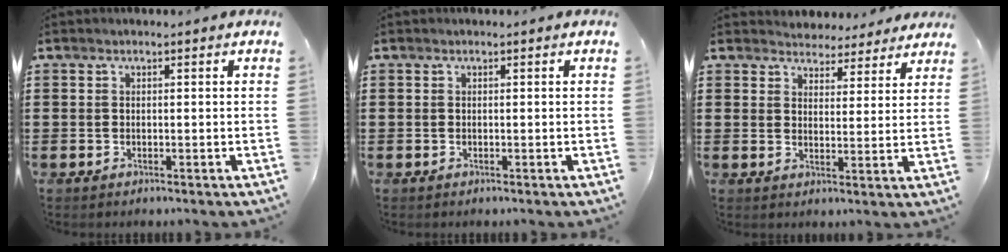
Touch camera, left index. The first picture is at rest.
{"total": 0.0}
{"total": 4.0, "force": [3.9, 1.0, -0.2], "torque": [-0.016, -0.016, 0.070]}